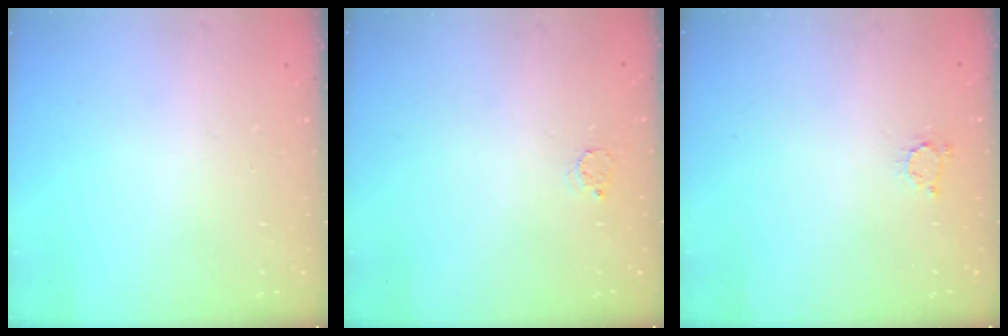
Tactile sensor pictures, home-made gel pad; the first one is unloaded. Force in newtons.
{"total": 2.4, "press": 2.4, "slide": 0.3}
{"total": 3.0, "press": 3.0, "slide": 0.2}